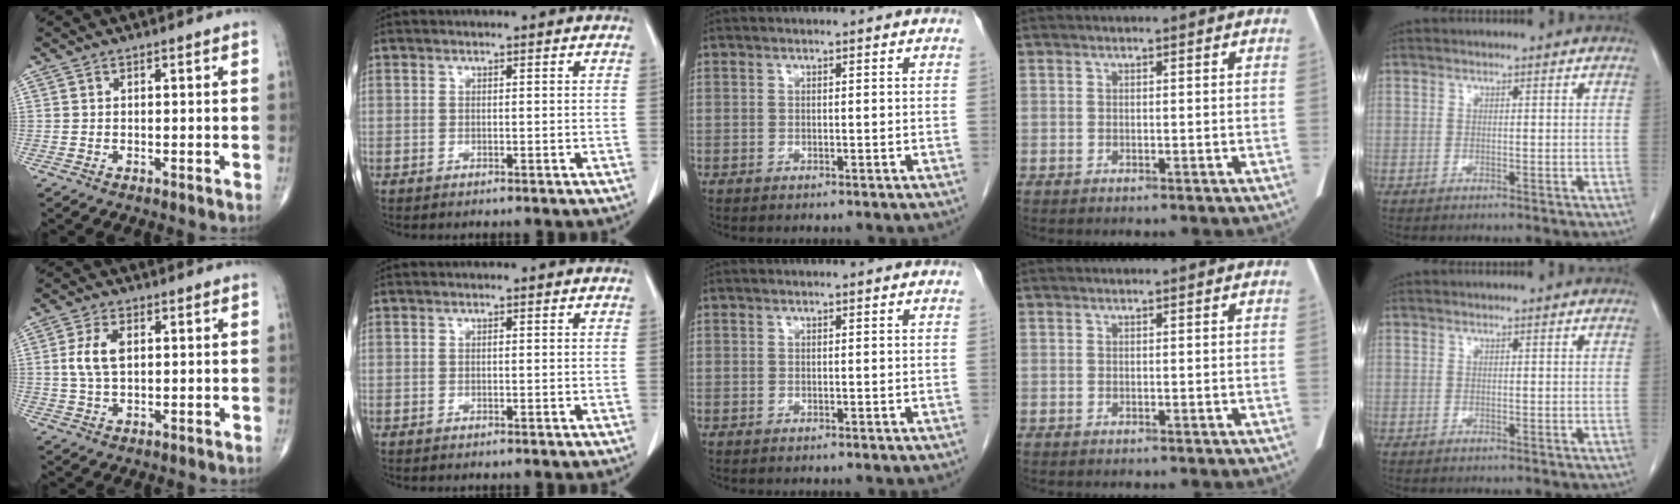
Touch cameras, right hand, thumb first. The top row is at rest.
{"thumb": {"total": 5.7, "force": [1.0, 3.1, 4.7], "torque": [-0.101, 0.002, 0.017]}}